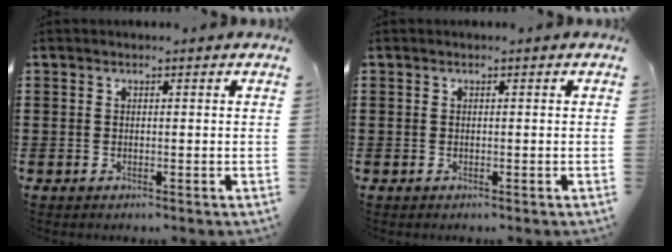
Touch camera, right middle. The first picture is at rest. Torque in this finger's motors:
{"motor_torque": [-0.02, 0.02, 0.00, 0.00]}